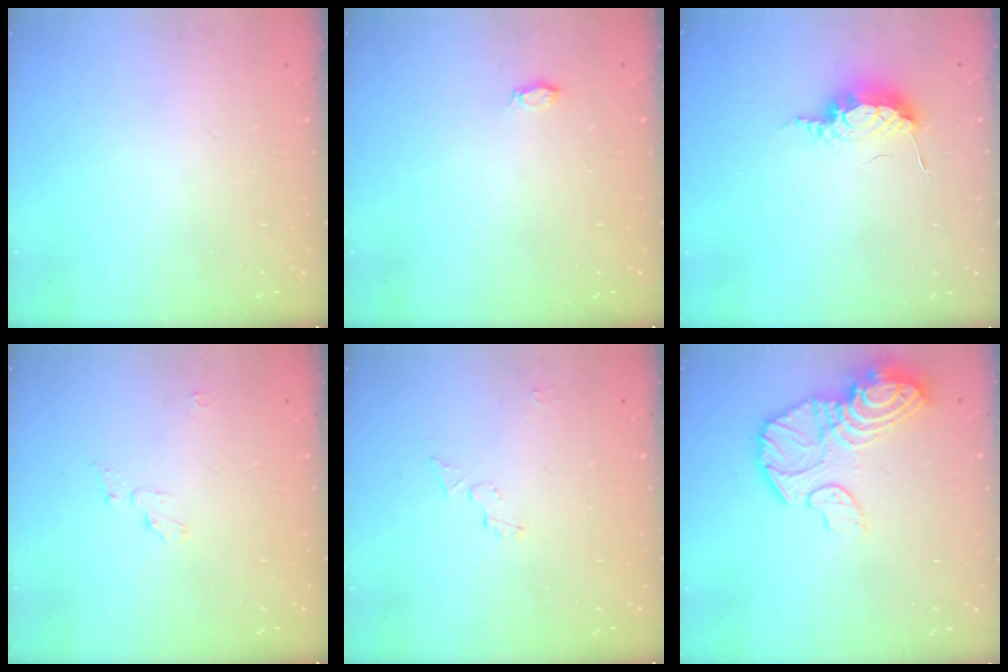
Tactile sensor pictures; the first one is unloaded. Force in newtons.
{"total": 2.7, "press": 2.7, "slide": 0.3}
{"total": 7.4, "press": 7.3, "slide": 0.8}
{"total": 3.9, "press": 3.9, "slide": 0.3}
{"total": 4.0, "press": 4.0, "slide": 0.1}
{"total": 16.0, "press": 16.0, "slide": 1.3}